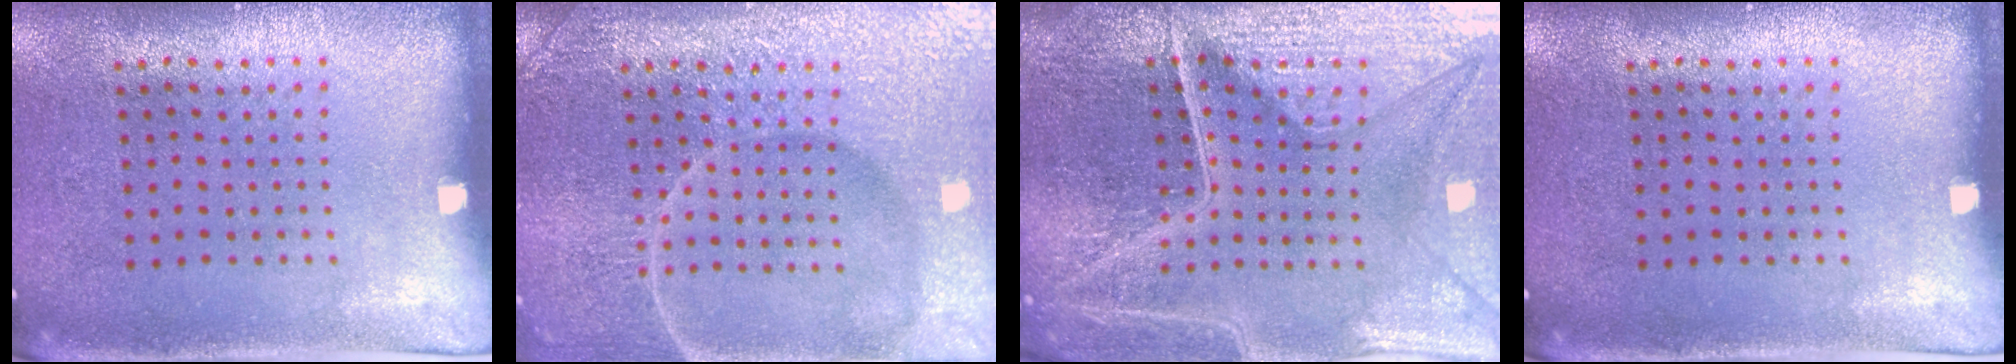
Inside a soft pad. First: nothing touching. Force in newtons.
{"total": 7.3, "press": 7.2, "slide": 0.9}
{"total": 6.7, "press": 5.9, "slide": 3.2}
{"total": 0.0}